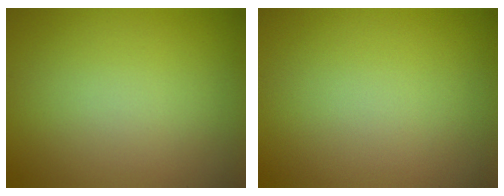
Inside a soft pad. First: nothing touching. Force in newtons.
{"total": 0.0}